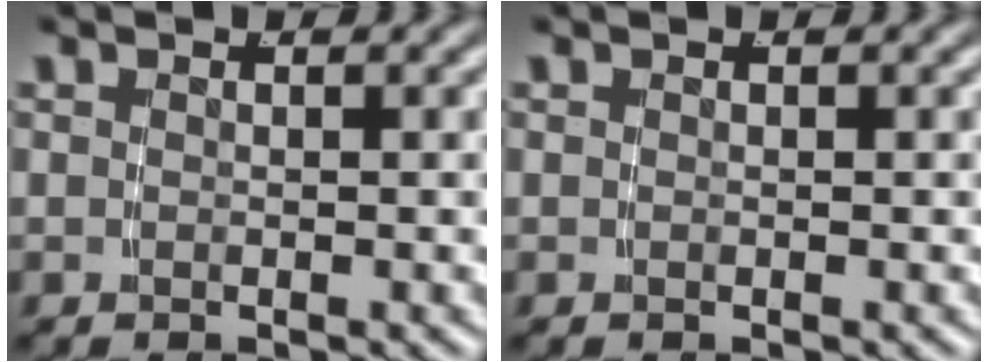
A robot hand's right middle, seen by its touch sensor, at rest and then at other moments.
{"total": 0.0}